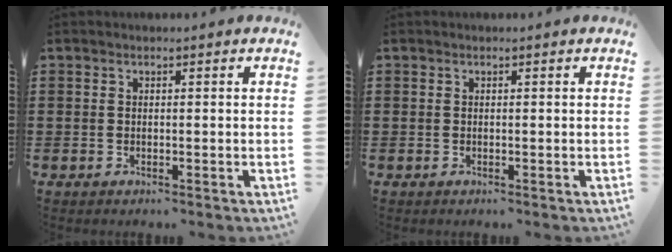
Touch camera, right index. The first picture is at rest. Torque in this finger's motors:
{"motor_torque": [-0.12, 0.04, 0.00, 0.00]}